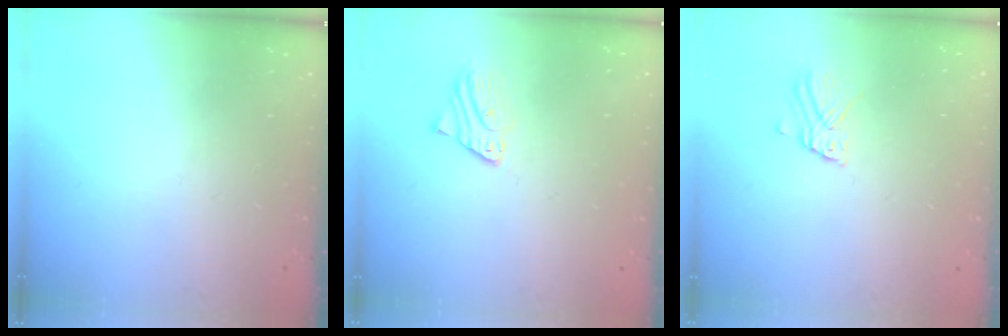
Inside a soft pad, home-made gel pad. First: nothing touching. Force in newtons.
{"total": 2.1, "press": 2.1, "slide": 0.1}
{"total": 4.2, "press": 4.2, "slide": 0.2}